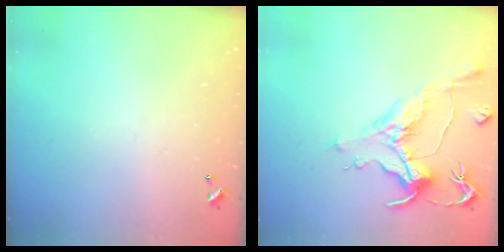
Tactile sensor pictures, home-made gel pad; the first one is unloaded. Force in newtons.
{"total": 1.1, "press": 0.0, "slide": 1.1}